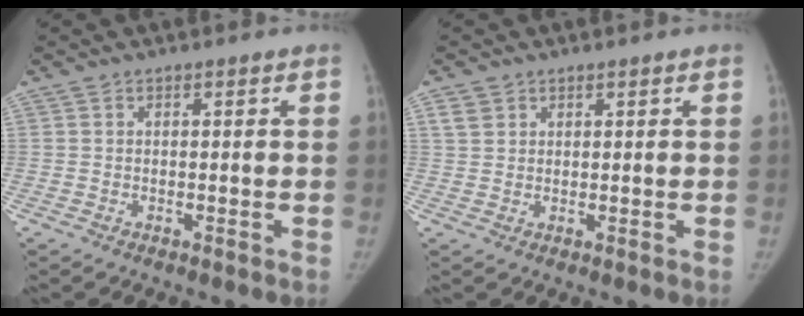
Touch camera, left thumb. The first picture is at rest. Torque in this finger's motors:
{"motor_torque": [0.36, -0.25, 0.45, -0.29, 0.21]}